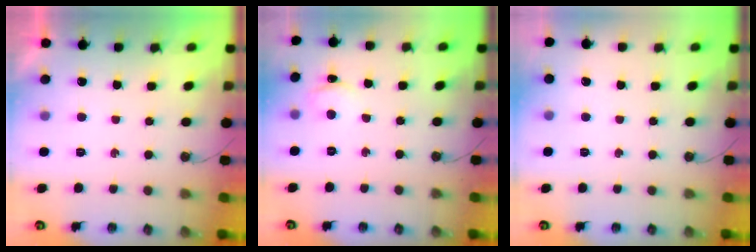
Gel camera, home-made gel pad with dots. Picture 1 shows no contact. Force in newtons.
{"total": 4.8, "press": 4.8, "slide": 0.4}
{"total": 0.0}